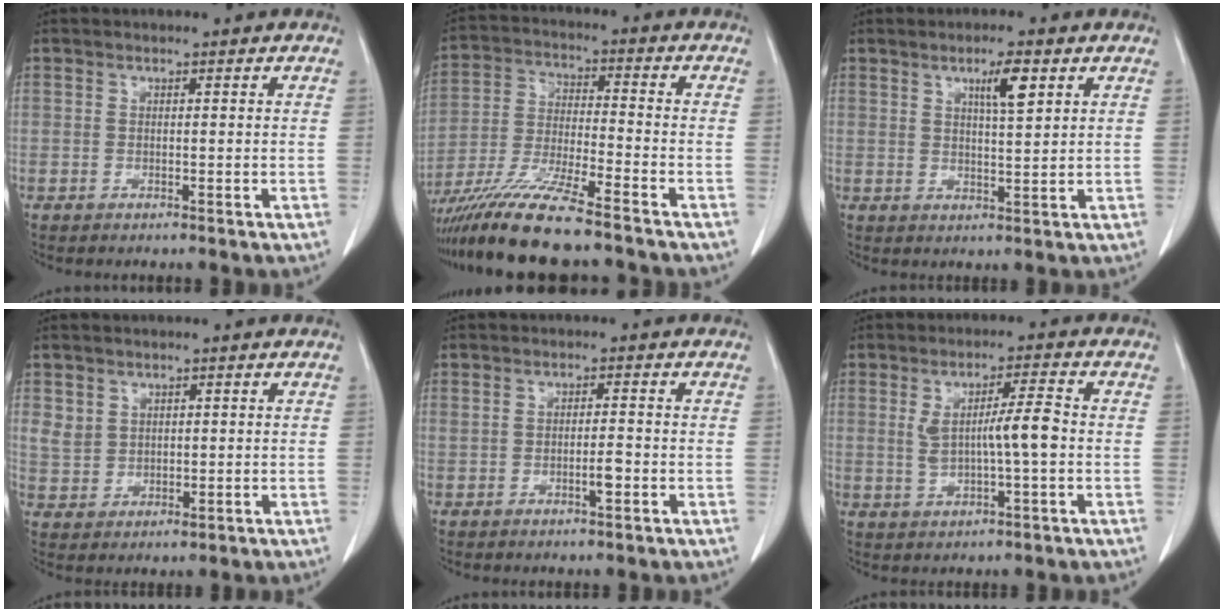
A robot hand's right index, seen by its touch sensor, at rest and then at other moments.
{"total": 13.7, "force": [-10.9, 0.1, 8.3], "torque": [-0.161, -0.027, -0.194]}
{"total": 4.7, "force": [2.3, 0.6, 4.0], "torque": [-0.067, -0.001, 0.039]}
{"total": 3.8, "force": [1.8, 3.2, 1.1], "torque": [-0.020, -0.001, 0.043]}
{"total": 2.4, "force": [-0.7, 0.3, 2.3], "torque": [-0.041, -0.001, -0.011]}
{"total": 6.4, "force": [0.1, 0.6, 6.4], "torque": [-0.113, 0.005, 0.006]}